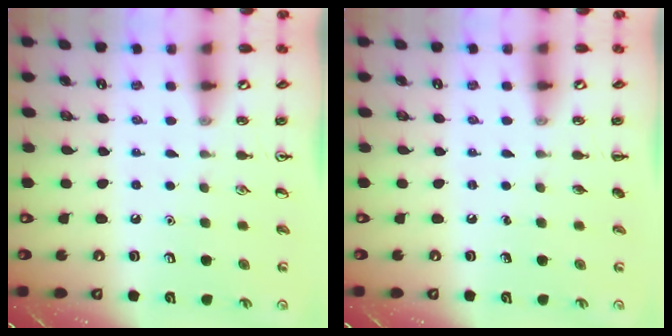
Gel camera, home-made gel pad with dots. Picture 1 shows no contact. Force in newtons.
{"total": 0.0}